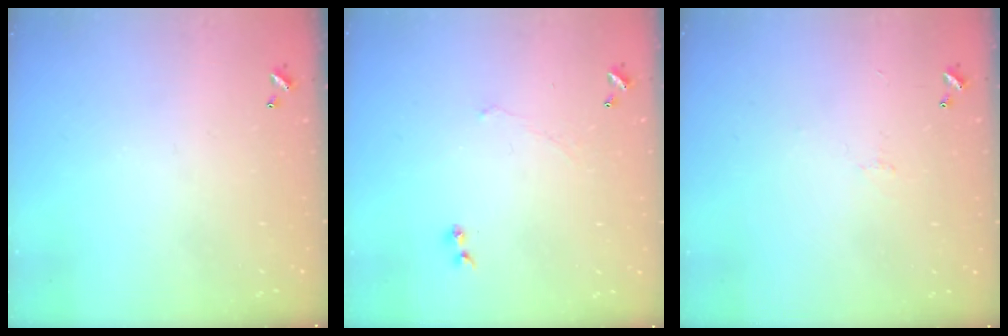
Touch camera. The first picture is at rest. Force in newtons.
{"total": 1.5, "press": 1.4, "slide": 0.6}
{"total": 0.6, "press": 0.4, "slide": 0.5}